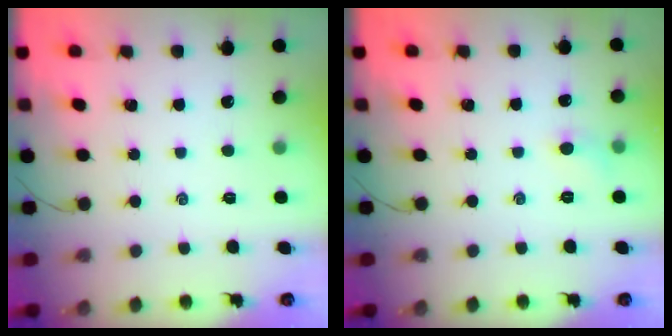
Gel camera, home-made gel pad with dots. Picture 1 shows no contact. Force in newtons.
{"total": 4.6, "press": 4.4, "slide": 1.5}